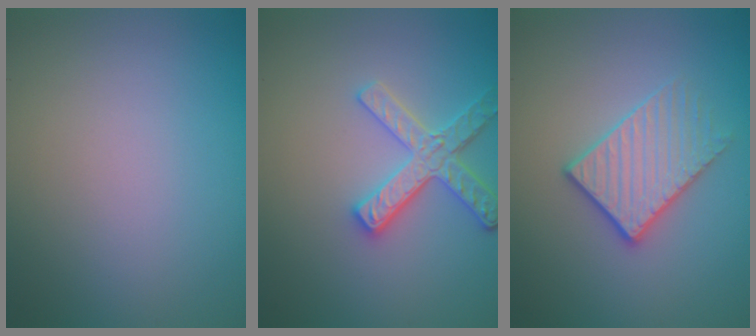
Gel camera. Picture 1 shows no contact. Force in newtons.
{"total": 3.4, "press": 3.1, "slide": 1.3}
{"total": 3.2, "press": 3.0, "slide": 1.3}